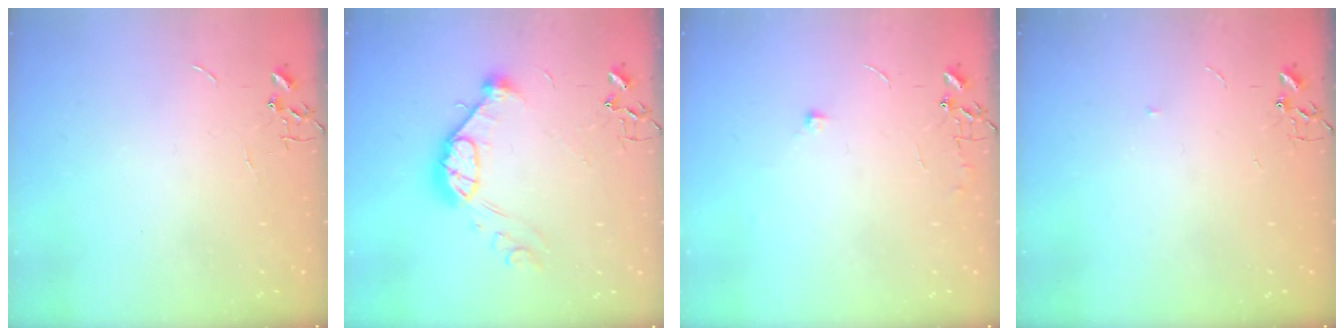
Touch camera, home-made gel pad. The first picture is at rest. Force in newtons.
{"total": 13.0, "press": 13.0, "slide": 0.8}
{"total": 5.5, "press": 5.5, "slide": 0.8}
{"total": 3.2, "press": 3.1, "slide": 0.8}